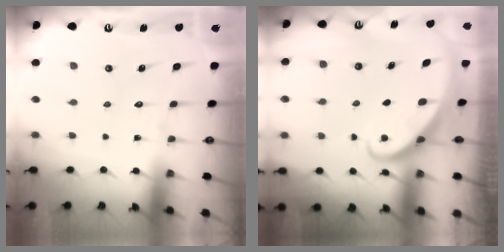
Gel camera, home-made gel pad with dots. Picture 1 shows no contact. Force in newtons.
{"total": 2.6, "press": 2.6, "slide": 0.3}